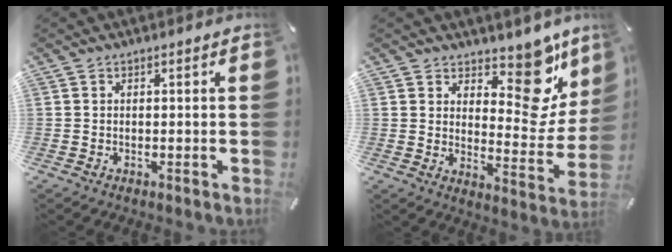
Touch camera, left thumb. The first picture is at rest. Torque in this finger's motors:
{"motor_torque": [0.29, 0.19, 0.26, -0.17, 0.04]}